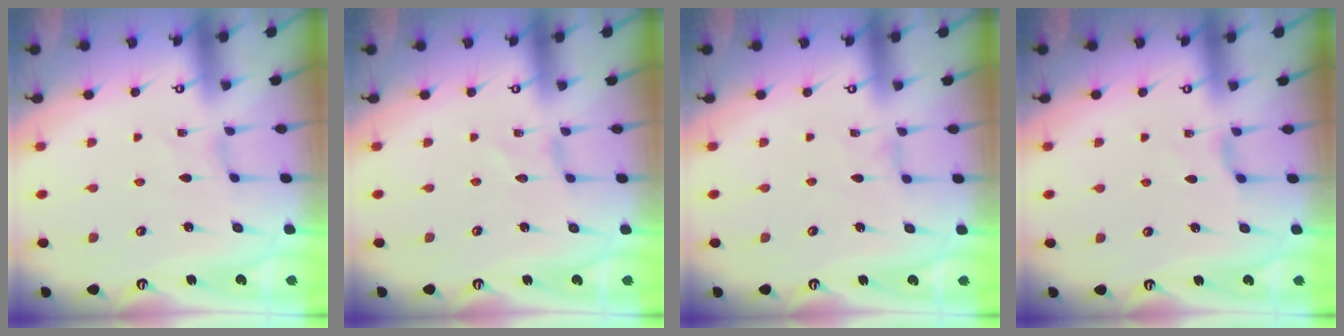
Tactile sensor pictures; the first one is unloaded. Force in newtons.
{"total": 0.0}
{"total": 1.1, "press": 1.1, "slide": 0.2}
{"total": 2.9, "press": 2.9, "slide": 0.5}